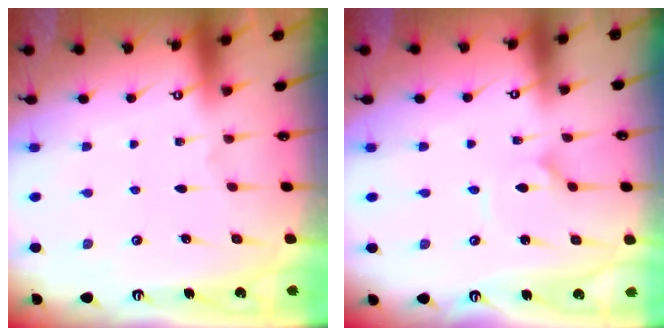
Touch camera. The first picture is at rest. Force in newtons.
{"total": 1.9, "press": 1.9, "slide": 0.2}